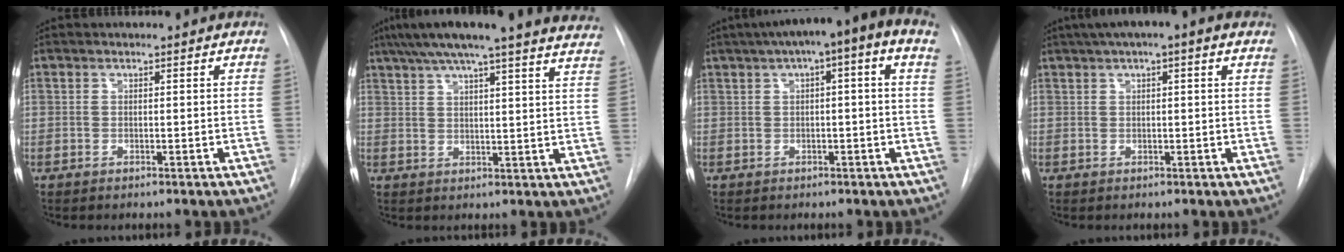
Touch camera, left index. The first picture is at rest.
{"total": 25.2, "force": [22.0, 1.2, 12.3], "torque": [-0.192, -0.015, 0.267]}
{"total": 11.7, "force": [5.7, 1.2, 10.1], "torque": [-0.148, 0.053, 0.069]}
{"total": 7.0, "force": [4.1, 0.9, 5.6], "torque": [-0.086, 0.041, 0.058]}